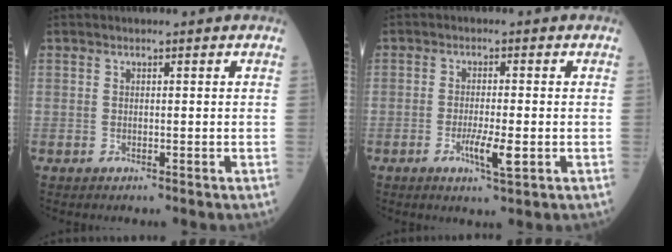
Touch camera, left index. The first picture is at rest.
{"total": 4.3, "force": [-1.5, 0.5, 4.1], "torque": [-0.078, -0.006, -0.024]}